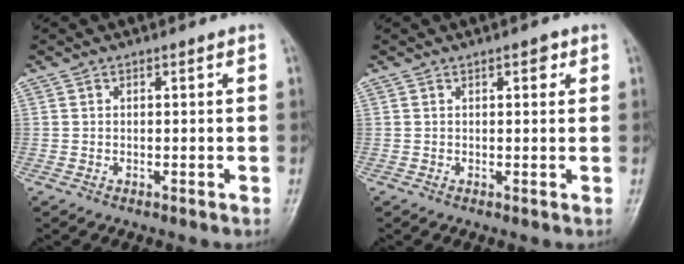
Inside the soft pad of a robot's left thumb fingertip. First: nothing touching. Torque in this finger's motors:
{"motor_torque": [-0.27, -0.04, -0.19, -0.02, 0.06]}